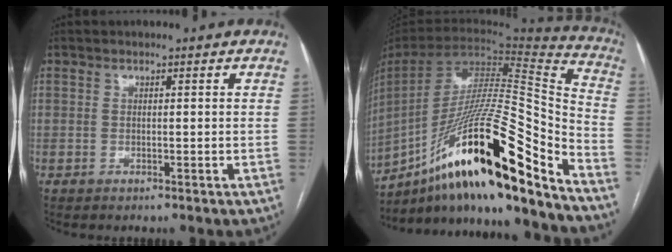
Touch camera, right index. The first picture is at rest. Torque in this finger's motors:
{"motor_torque": [1.19, -0.95, 1.05, 0.21]}